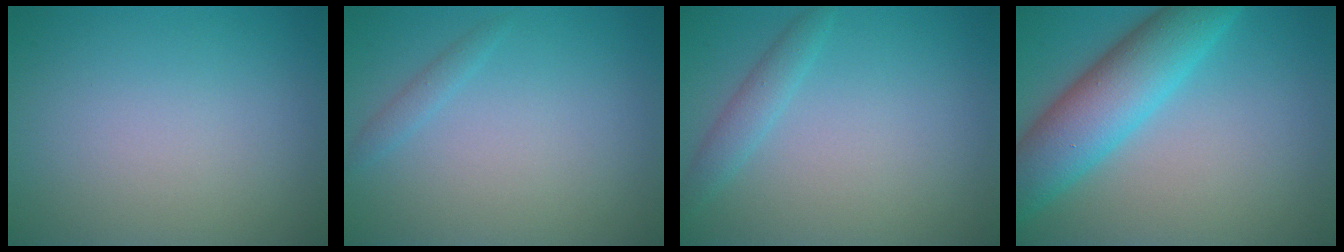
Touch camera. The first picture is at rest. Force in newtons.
{"total": 0.9, "press": 0.9, "slide": 0.0}
{"total": 1.8, "press": 1.8, "slide": 0.2}
{"total": 7.6, "press": 7.6, "slide": 0.2}